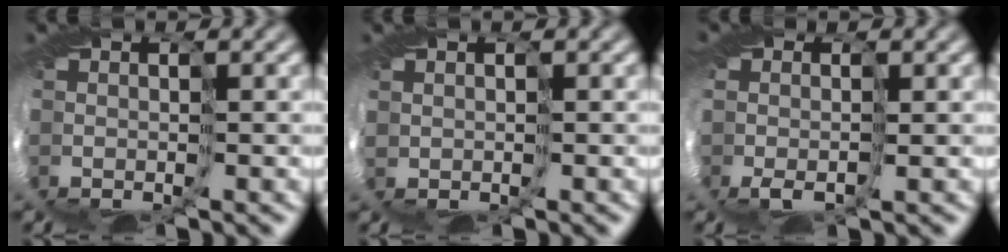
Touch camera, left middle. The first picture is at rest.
{"total": 0.9, "force": [0.4, 0.8, -0.1], "torque": [0.006, -0.002, 0.016]}
{"total": 3.4, "force": [-0.3, 2.6, 2.2], "torque": [-0.061, -0.005, 0.004]}